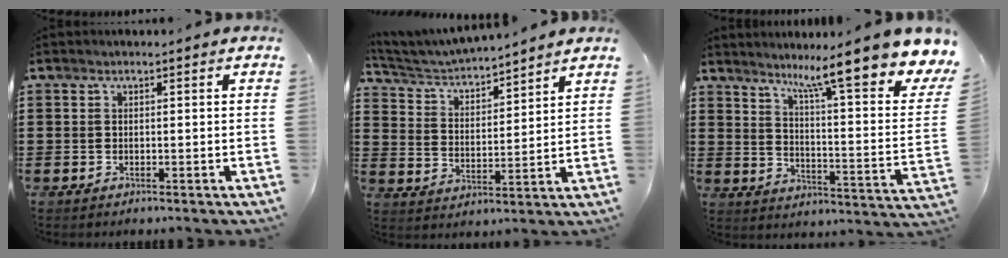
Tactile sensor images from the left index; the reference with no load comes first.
{"total": 4.5, "force": [4.4, 0.5, 1.0], "torque": [-0.042, -0.030, 0.071]}
{"total": 11.6, "force": [9.0, 0.3, 7.2], "torque": [-0.131, -0.071, 0.138]}